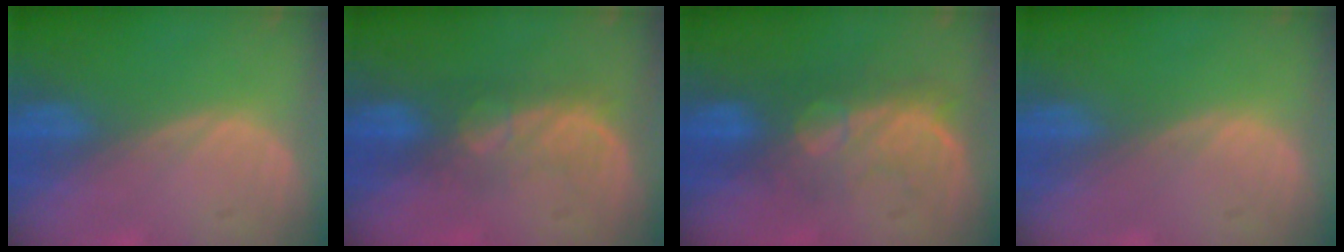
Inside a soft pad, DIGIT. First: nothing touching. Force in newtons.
{"total": 5.2, "press": 5.1, "slide": 1.3}
{"total": 7.7, "press": 7.4, "slide": 2.0}
{"total": 0.0}